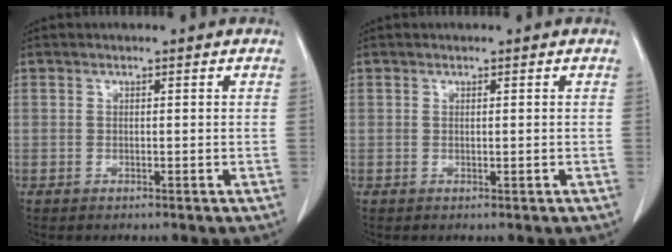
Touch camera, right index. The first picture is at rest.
{"total": 0.0}